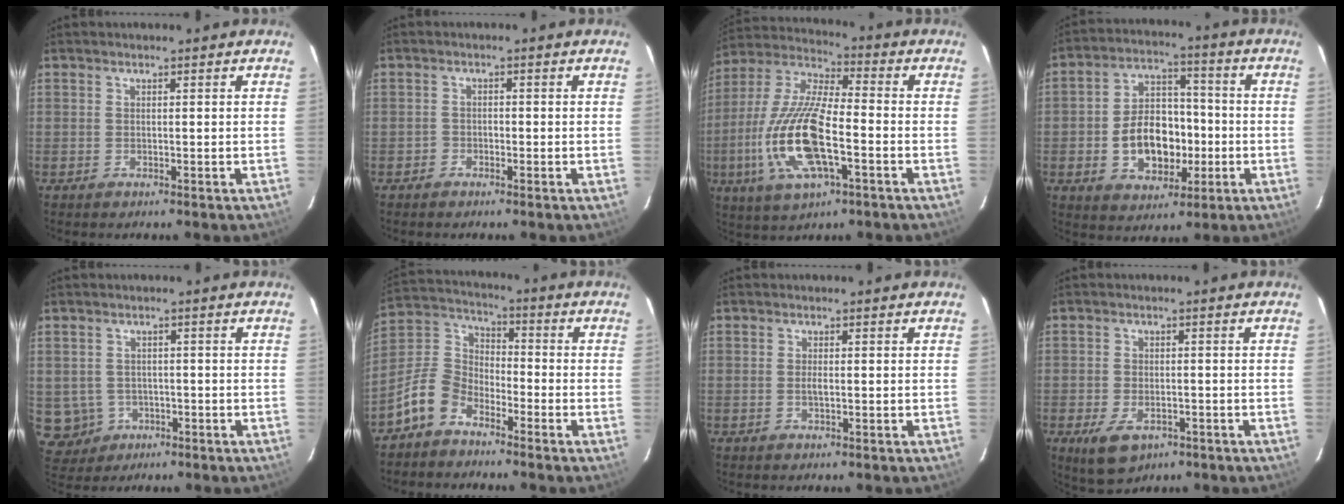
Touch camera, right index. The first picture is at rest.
{"total": 1.3, "force": [-0.9, 0.9, 0.1], "torque": [-0.003, 0.002, -0.018]}
{"total": 18.5, "force": [-5.2, 6.0, 16.7], "torque": [-0.355, -0.012, -0.104]}
{"total": 12.8, "force": [-2.6, 8.8, 9.0], "torque": [-0.179, 0.025, -0.028]}
{"total": 6.0, "force": [-1.4, 5.8, 1.0], "torque": [-0.038, 0.008, -0.007]}
{"total": 9.2, "force": [-6.4, 5.4, 3.8], "torque": [-0.089, 0.035, -0.139]}
{"total": 1.1, "force": [-0.2, 0.3, 1.0], "torque": [-0.021, 0.000, -0.004]}
{"total": 7.4, "force": [-3.9, 4.3, 4.6], "torque": [-0.099, -0.018, -0.060]}